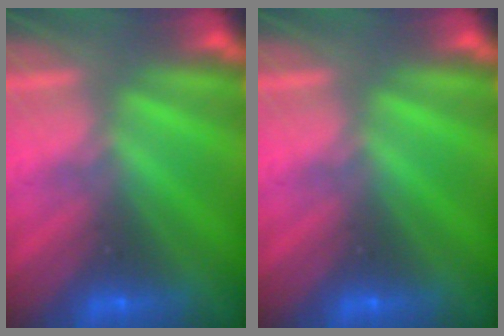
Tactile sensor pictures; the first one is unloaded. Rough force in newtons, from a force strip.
{"total": 0.0}